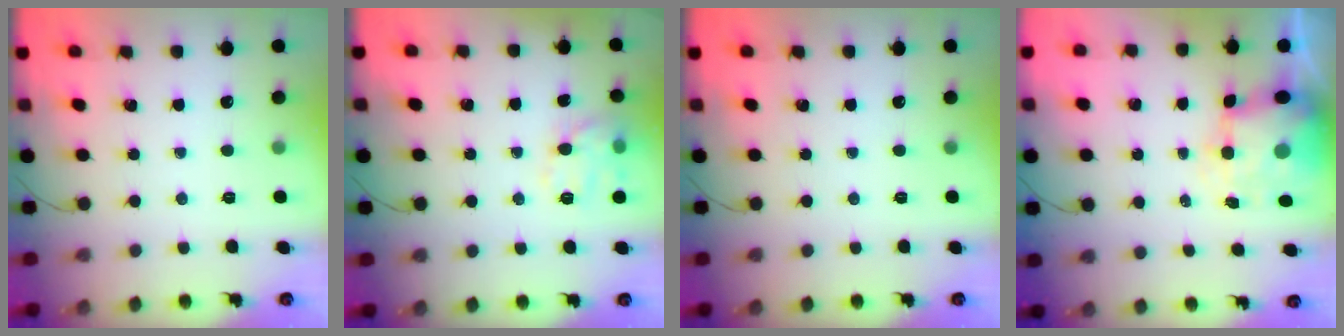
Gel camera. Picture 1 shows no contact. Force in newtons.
{"total": 11.4, "press": 11.4, "slide": 0.5}
{"total": 0.0}
{"total": 7.8, "press": 7.6, "slide": 1.7}